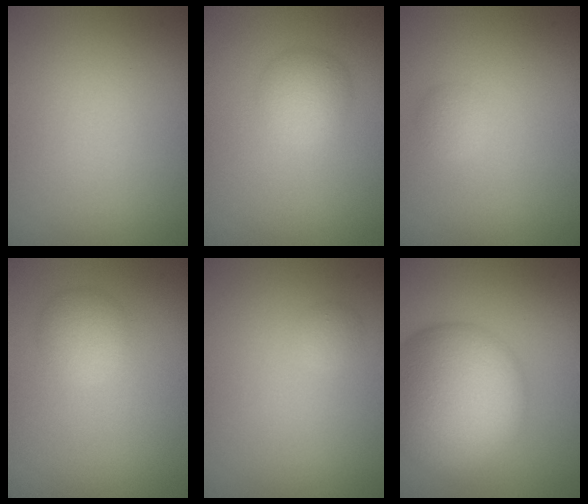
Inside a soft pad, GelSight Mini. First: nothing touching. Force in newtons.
{"total": 2.6, "press": 2.6, "slide": 0.1}
{"total": 1.1, "press": 1.1, "slide": 0.0}
{"total": 2.4, "press": 2.4, "slide": 0.0}
{"total": 0.7, "press": 0.7, "slide": 0.1}
{"total": 13.9, "press": 13.9, "slide": 0.9}